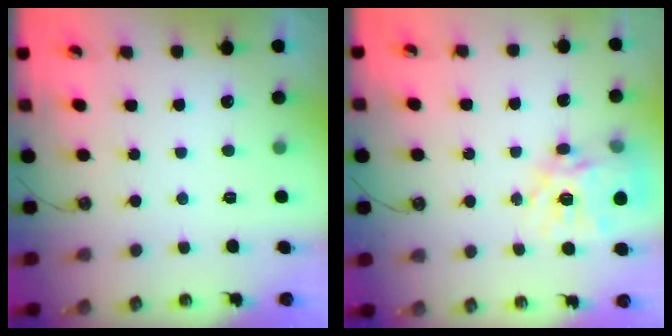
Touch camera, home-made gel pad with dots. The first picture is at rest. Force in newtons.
{"total": 17.2, "press": 17.1, "slide": 1.4}